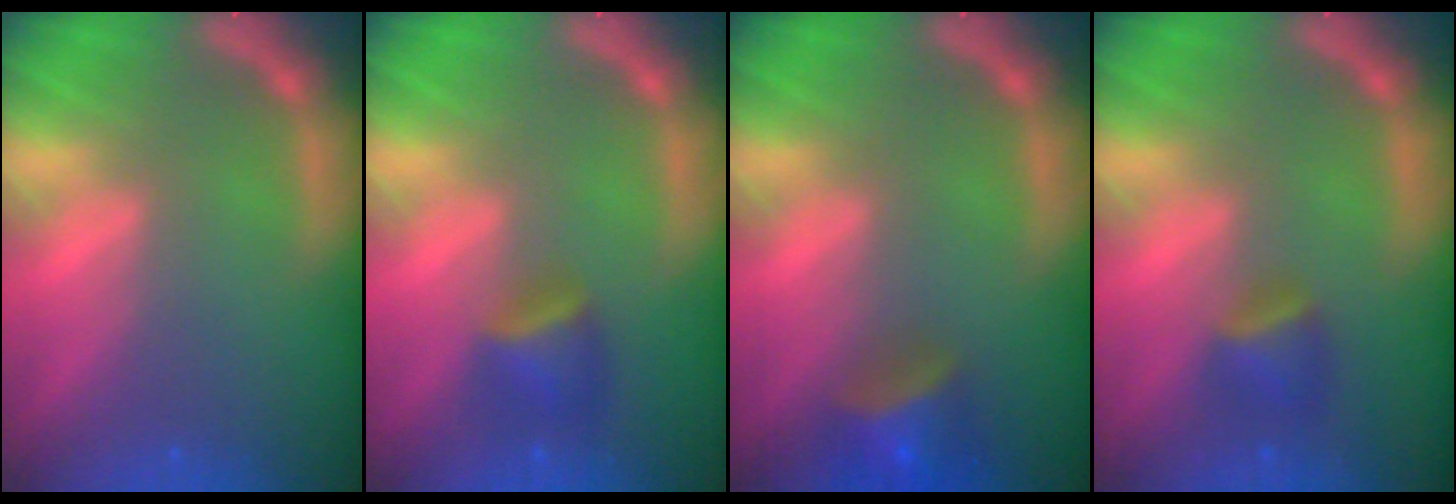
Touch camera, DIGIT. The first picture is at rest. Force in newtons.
{"total": 2.9}
{"total": 4.5}
{"total": 2.4}